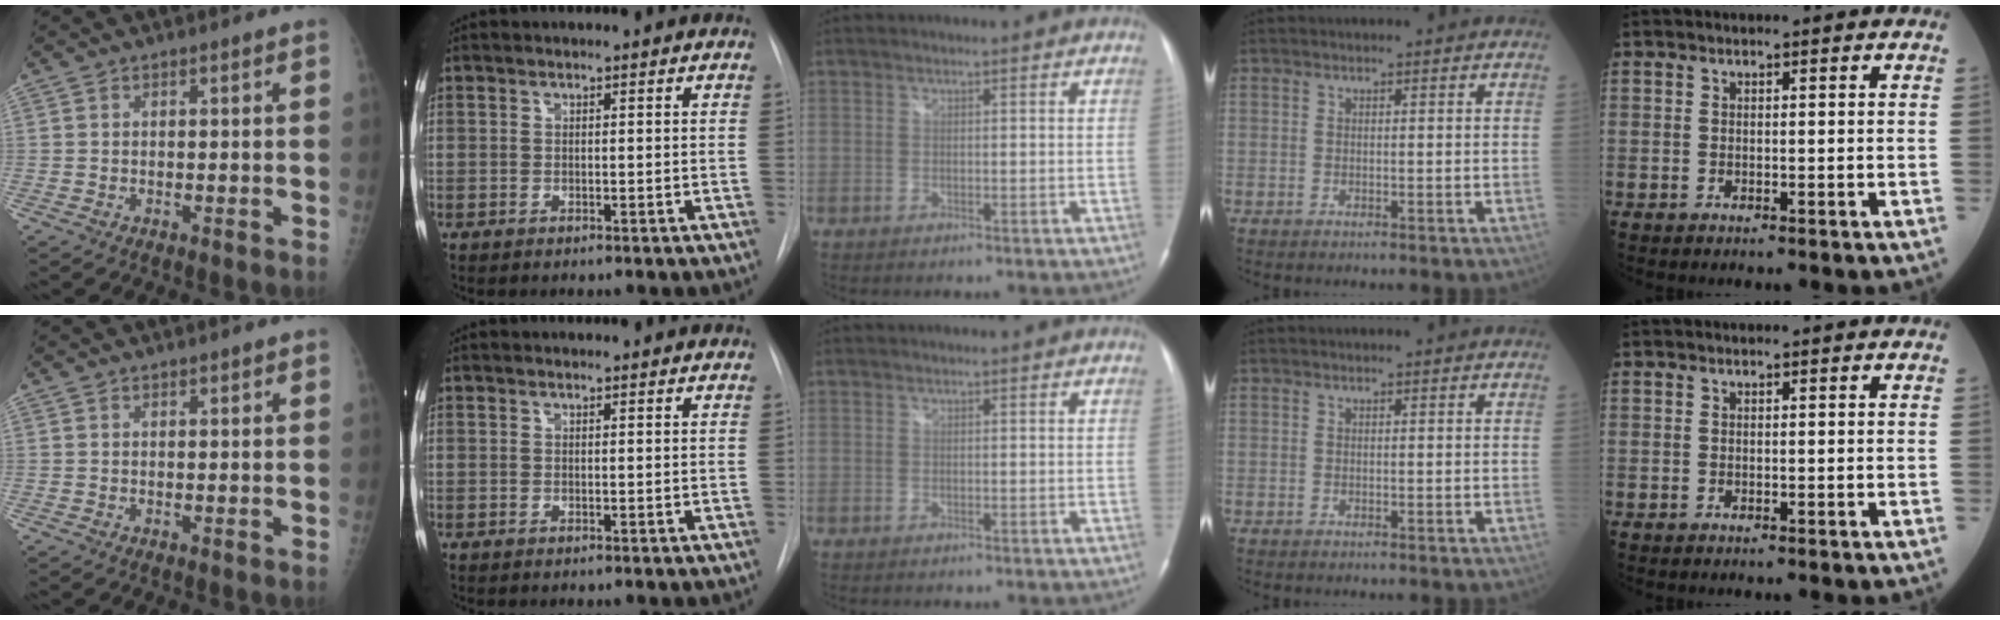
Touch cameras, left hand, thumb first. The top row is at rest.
{"thumb": {"total": 0.9, "force": [0.6, 0.3, 0.6], "torque": [-0.004, -0.001, 0.008]}, "index": {"total": 2.0, "force": [1.9, 0.4, 0.3], "torque": [-0.014, 0.011, 0.018]}}